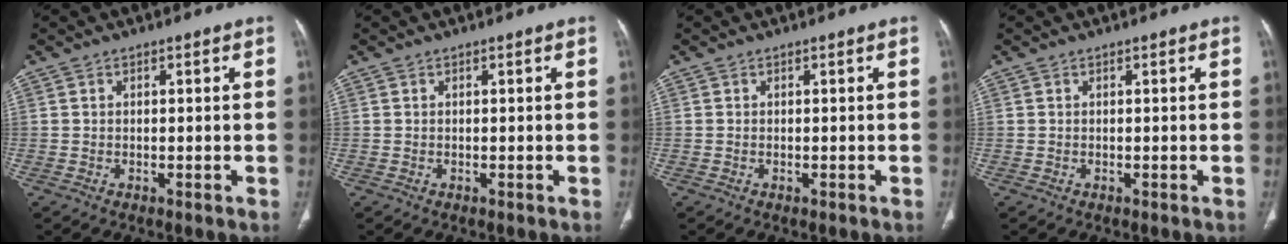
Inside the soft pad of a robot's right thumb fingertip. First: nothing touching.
{"total": 0.0}
{"total": 0.0}
{"total": 0.0}